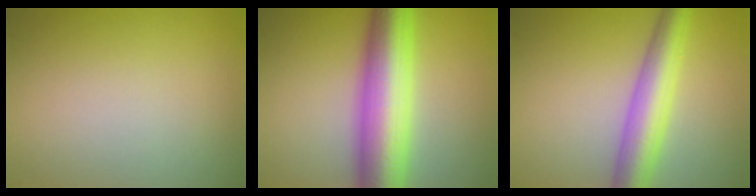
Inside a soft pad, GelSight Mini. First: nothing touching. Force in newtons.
{"total": 10.0, "press": 10.0, "slide": 0.2}
{"total": 5.7, "press": 5.7, "slide": 0.2}